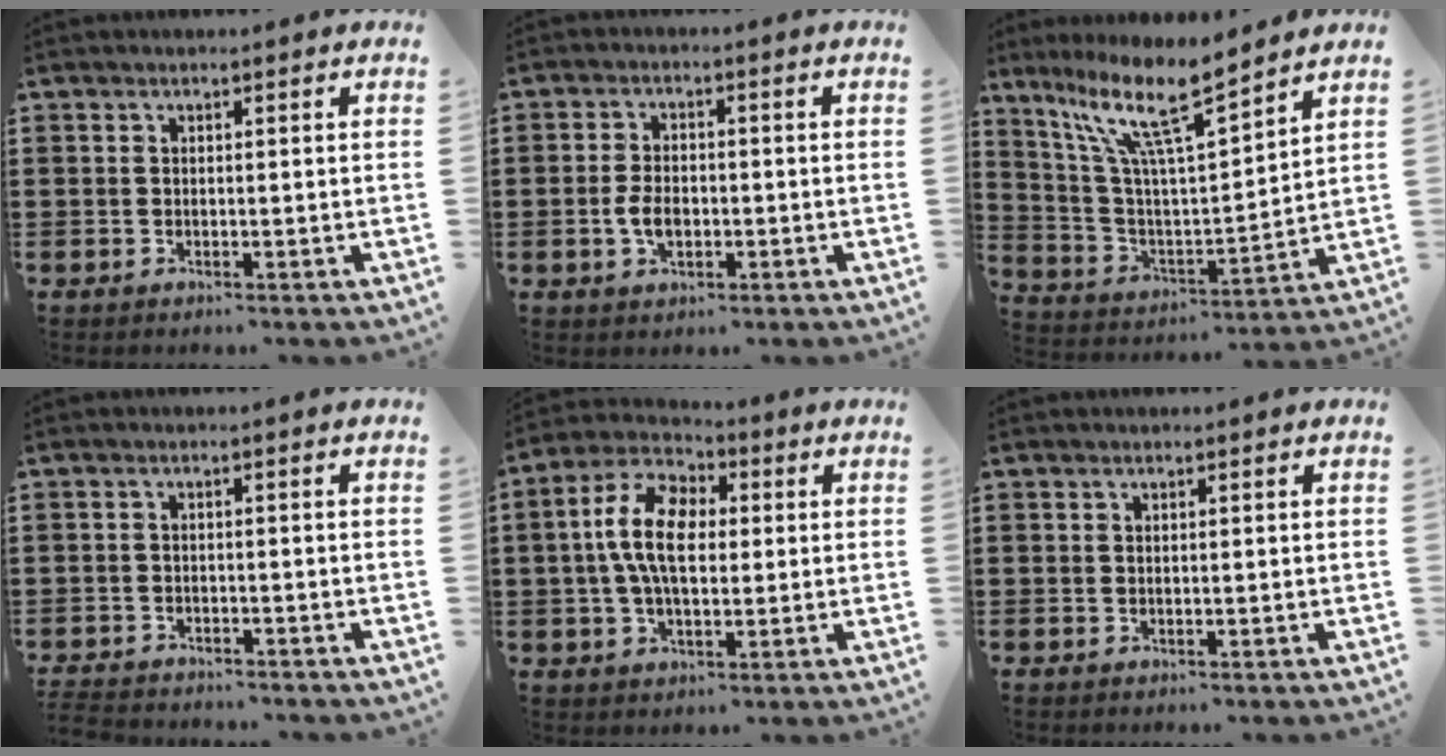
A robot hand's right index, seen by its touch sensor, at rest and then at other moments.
{"total": 4.0, "force": [-0.8, 2.3, 3.2], "torque": [-0.073, -0.004, -0.017]}
{"total": 11.9, "force": [8.7, 1.4, 8.0], "torque": [-0.179, -0.034, 0.150]}
{"total": 2.3, "force": [-2.3, 0.2, 0.0], "torque": [-0.007, -0.002, -0.049]}
{"total": 10.1, "force": [0.9, 5.9, 8.1], "torque": [-0.191, 0.008, 0.009]}
{"total": 0.0}